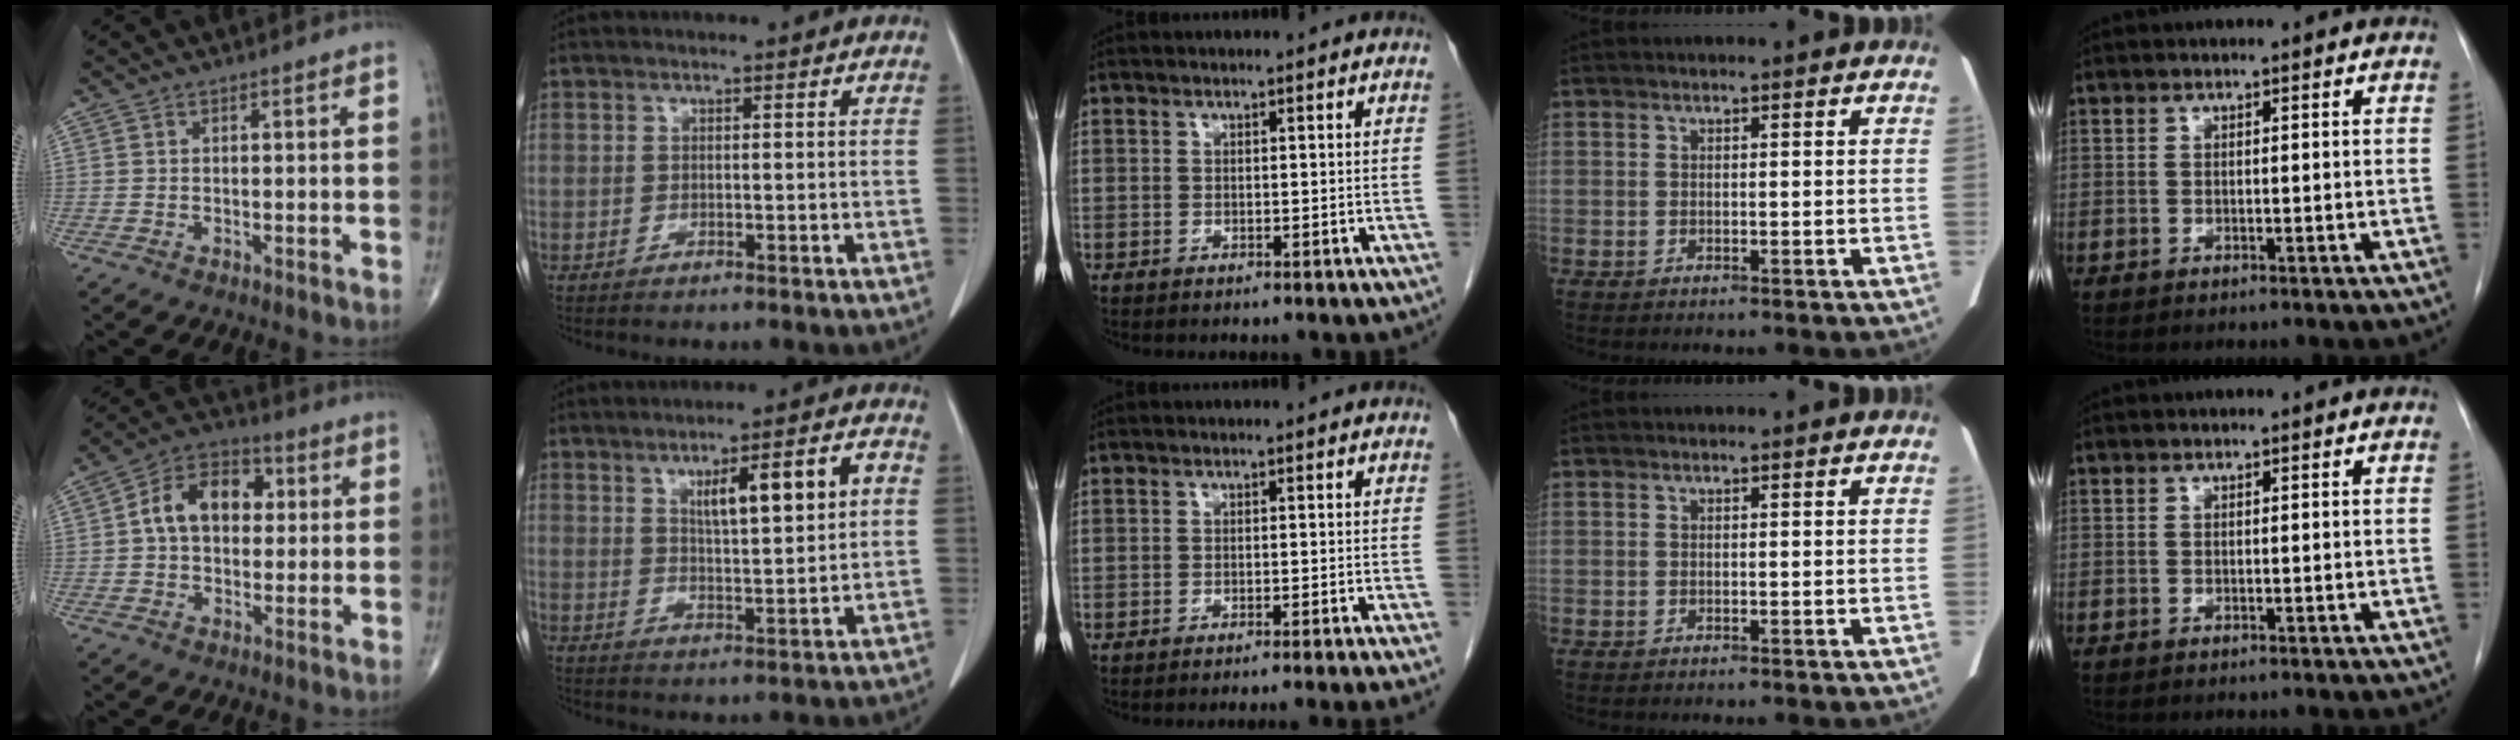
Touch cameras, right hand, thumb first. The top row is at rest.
{"thumb": {"total": 12.1, "force": [1.8, 8.3, 8.6], "torque": [-0.121, 0.025, 0.020]}, "index": {"total": 9.3, "force": [2.7, 1.5, 8.8], "torque": [-0.141, 0.009, 0.047]}, "middle": {"total": 6.8, "force": [-6.0, -2.2, 2.3], "torque": [-0.003, -0.015, -0.073]}}